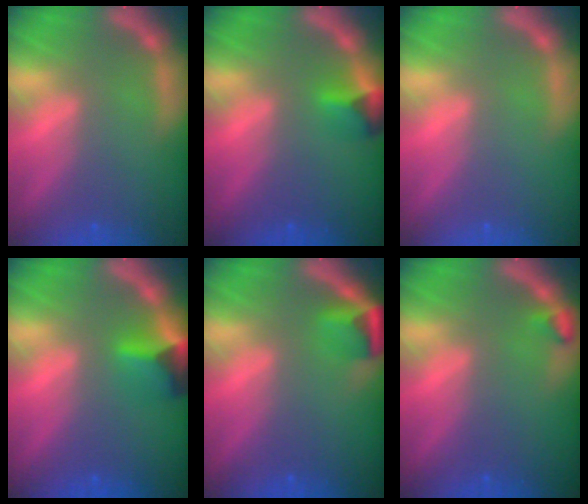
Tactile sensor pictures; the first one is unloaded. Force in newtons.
{"total": 2.4}
{"total": 0.0}
{"total": 3.9}
{"total": 2.9}
{"total": 0.9}